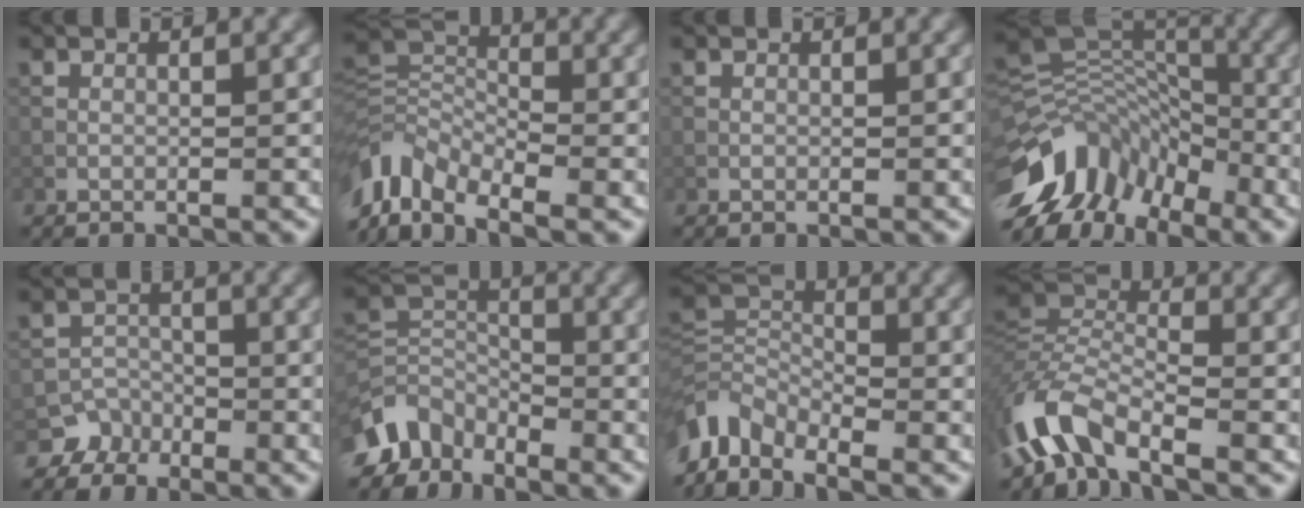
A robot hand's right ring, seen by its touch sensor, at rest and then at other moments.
{"total": 7.6, "force": [-4.8, 4.2, 4.1], "torque": [-0.081, -0.002, -0.110]}
{"total": 0.0}
{"total": 11.0, "force": [-7.0, 6.5, 5.5], "torque": [-0.111, 0.020, -0.144]}
{"total": 3.7, "force": [-2.8, 2.4, -0.2], "torque": [0.039, 0.008, -0.048]}
{"total": 5.6, "force": [-4.3, 3.1, 1.8], "torque": [-0.032, -0.003, -0.098]}
{"total": 5.8, "force": [-4.3, 3.0, 2.5], "torque": [-0.047, -0.003, -0.098]}
{"total": 7.2, "force": [-4.7, 2.9, 4.5], "torque": [-0.093, 0.003, -0.113]}